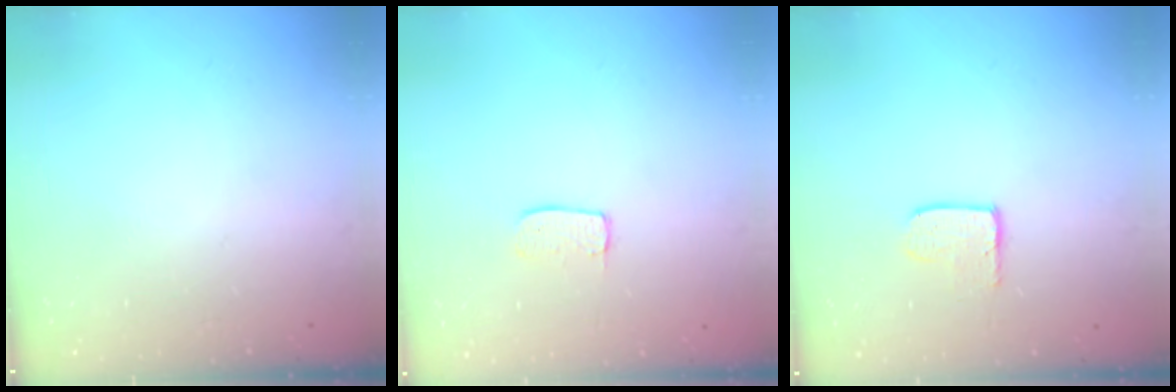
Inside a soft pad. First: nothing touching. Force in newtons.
{"total": 5.8, "press": 5.8, "slide": 0.3}
{"total": 3.8, "press": 3.8, "slide": 0.4}